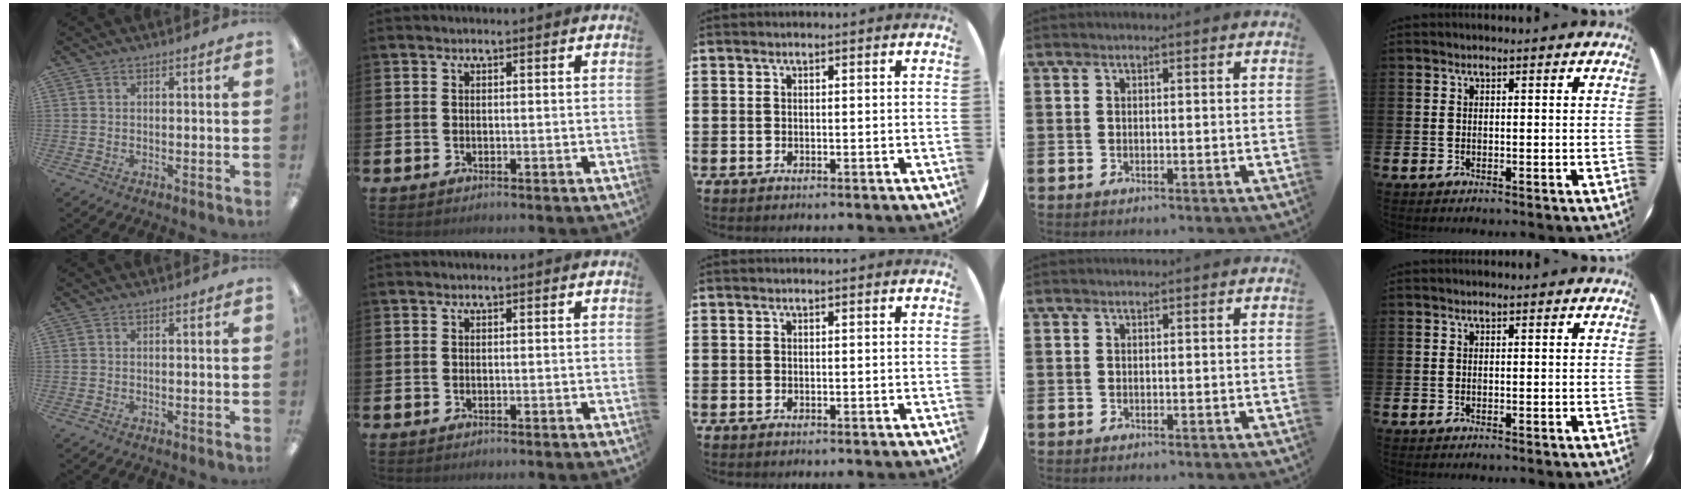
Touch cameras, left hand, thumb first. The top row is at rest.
{}